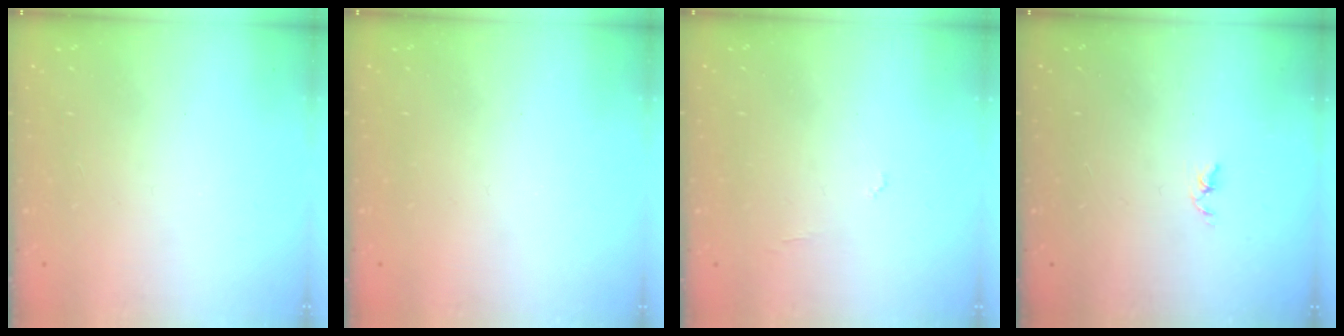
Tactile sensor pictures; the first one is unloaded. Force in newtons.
{"total": 0.0}
{"total": 3.9, "press": 3.9, "slide": 0.3}
{"total": 1.8, "press": 1.7, "slide": 0.3}